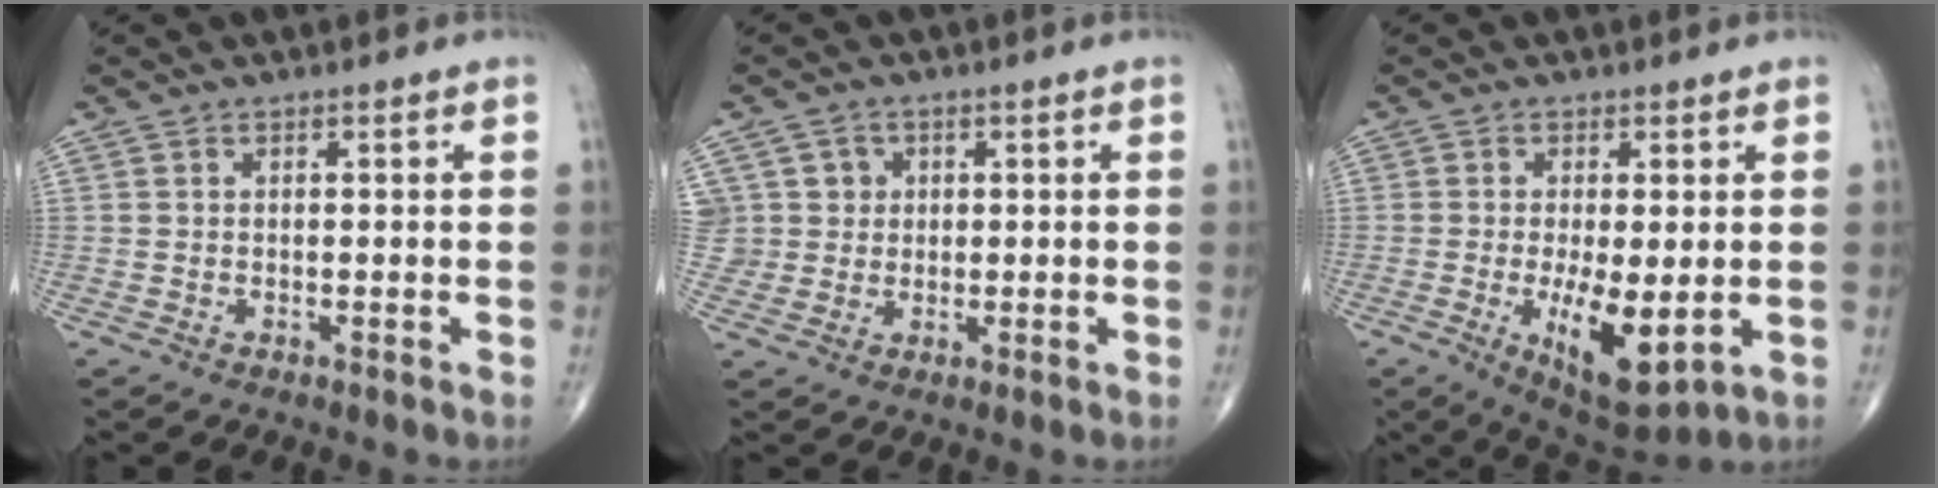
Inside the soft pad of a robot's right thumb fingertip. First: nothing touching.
{"total": 5.1, "force": [1.5, 4.8, 0.3], "torque": [0.027, -0.001, 0.024]}
{"total": 10.4, "force": [-1.9, 4.0, 9.4], "torque": [-0.150, -0.026, -0.020]}